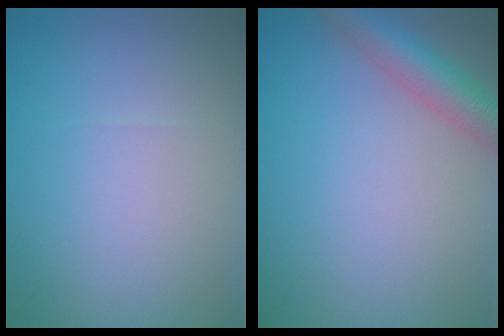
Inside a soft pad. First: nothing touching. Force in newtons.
{"total": 4.0, "press": 4.0, "slide": 0.2}